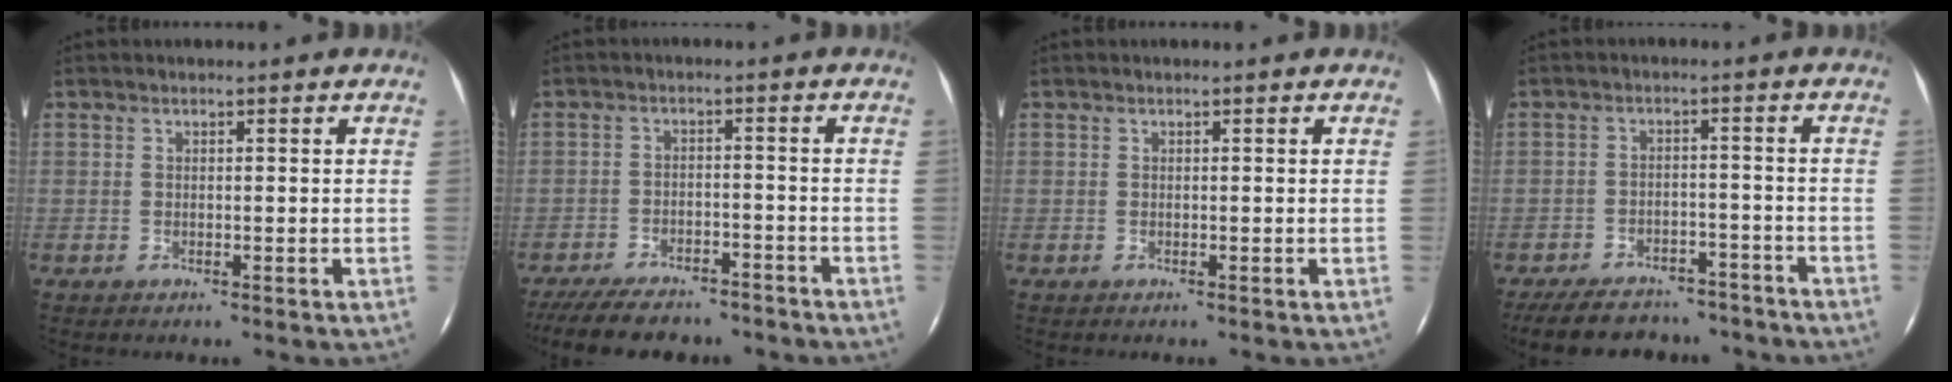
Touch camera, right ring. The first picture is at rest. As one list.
[{"total": 15.4, "force": [-12.8, 5.5, 6.7], "torque": [-0.156, -0.008, -0.182]}, {"total": 0.0}, {"total": 16.9, "force": [-14.1, 6.9, 6.1], "torque": [-0.143, 0.024, -0.182]}]